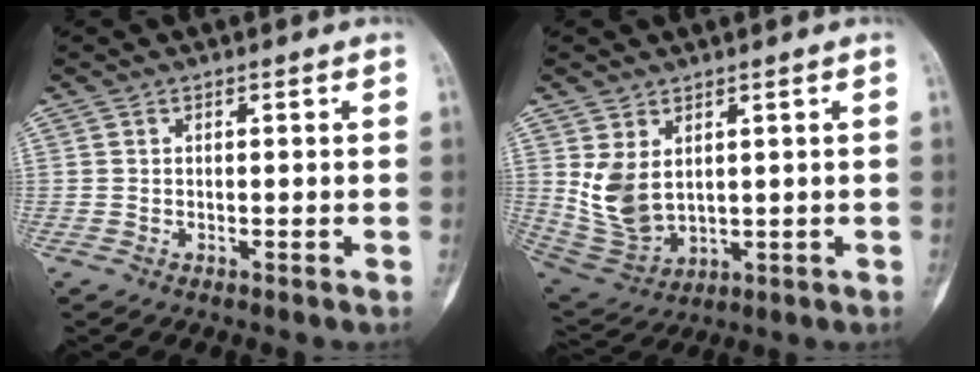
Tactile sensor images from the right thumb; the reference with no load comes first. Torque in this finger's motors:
{"motor_torque": [0.62, 0.73, 0.67, 0.23, 0.10]}